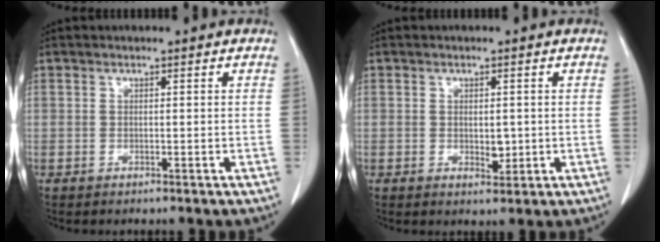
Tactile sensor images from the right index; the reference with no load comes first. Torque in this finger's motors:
{"motor_torque": [-0.02, 0.04, -0.04, 0.00]}